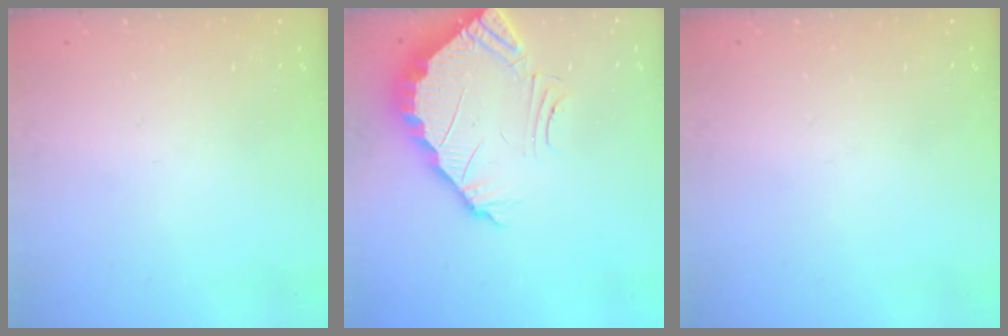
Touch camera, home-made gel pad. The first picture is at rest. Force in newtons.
{"total": 3.8, "press": 3.8, "slide": 0.2}
{"total": 0.0}